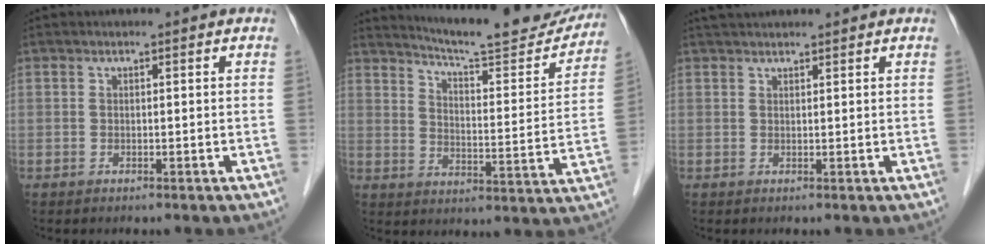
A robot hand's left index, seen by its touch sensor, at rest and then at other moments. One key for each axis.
{"total": 18.7, "fx": 17.7, "fy": 1.6, "fz": 5.7, "tx": -0.084, "ty": -0.055, "tz": 0.230}
{"total": 3.8, "fx": 3.5, "fy": 0.4, "fz": 1.3, "tx": -0.017, "ty": 0.038, "tz": 0.059}